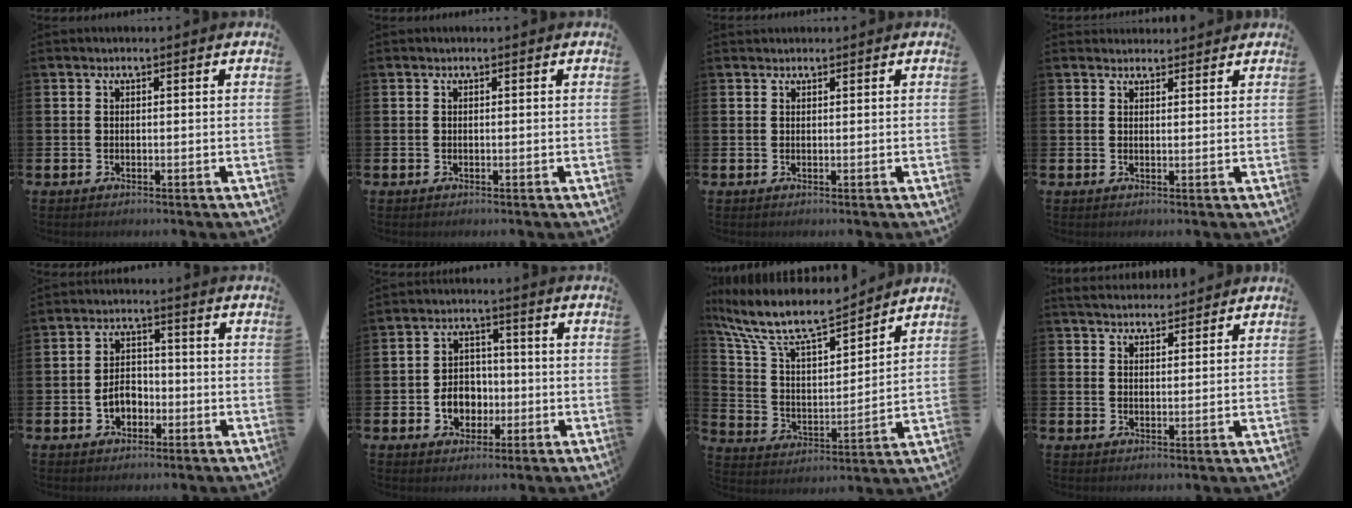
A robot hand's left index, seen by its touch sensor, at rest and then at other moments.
{"total": 0.0}
{"total": 0.7, "force": [0.6, 0.2, 0.0], "torque": [0.009, -0.003, 0.010]}
{"total": 1.8, "force": [1.8, 0.5, -0.1], "torque": [0.009, -0.006, 0.031]}
{"total": 3.7, "force": [-1.4, 2.7, 2.1], "torque": [-0.032, 0.004, -0.032]}
{"total": 5.0, "force": [-1.2, 4.3, 2.4], "torque": [-0.035, 0.004, -0.030]}
{"total": 10.6, "force": [9.3, 2.6, 4.3], "torque": [-0.131, -0.058, 0.162]}
{"total": 3.8, "force": [3.8, 0.7, 0.3], "torque": [-0.014, -0.015, 0.070]}